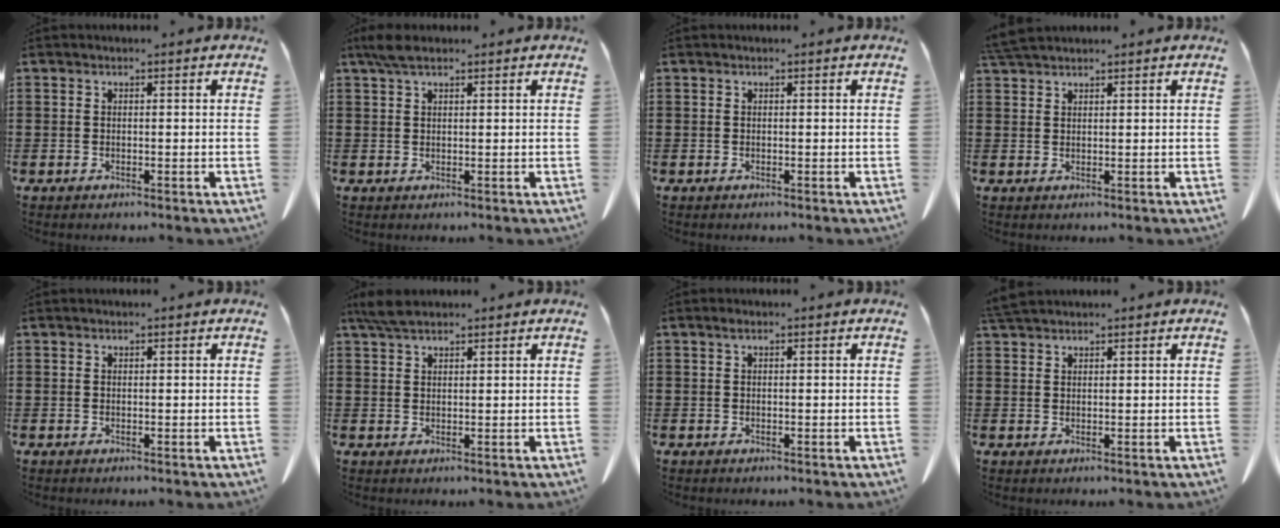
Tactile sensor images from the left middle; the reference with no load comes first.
{"total": 3.0, "force": [2.0, 1.0, 2.0], "torque": [-0.045, 0.004, 0.037]}
{"total": 0.0}
{"total": 3.0, "force": [2.7, 0.4, 1.2], "torque": [-0.032, -0.002, 0.054]}
{"total": 0.0}
{"total": 3.6, "force": [2.7, 1.1, 2.1], "torque": [-0.048, 0.002, 0.052]}
{"total": 0.5, "force": [0.2, 0.1, 0.4], "torque": [-0.009, 0.000, 0.005]}
{"total": 2.5, "force": [2.3, 0.4, 0.9], "torque": [-0.025, 0.001, 0.045]}